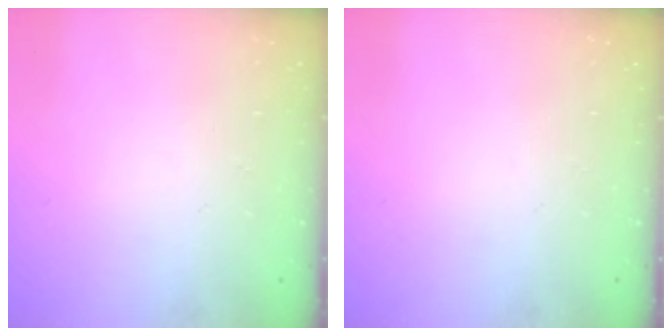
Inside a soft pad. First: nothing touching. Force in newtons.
{"total": 0.0}